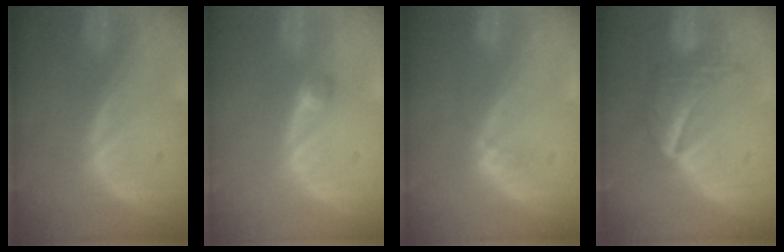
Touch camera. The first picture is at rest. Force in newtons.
{"total": 1.6, "press": 1.4, "slide": 0.8}
{"total": 1.3, "press": 1.3, "slide": 0.1}
{"total": 7.4, "press": 6.5, "slide": 3.6}